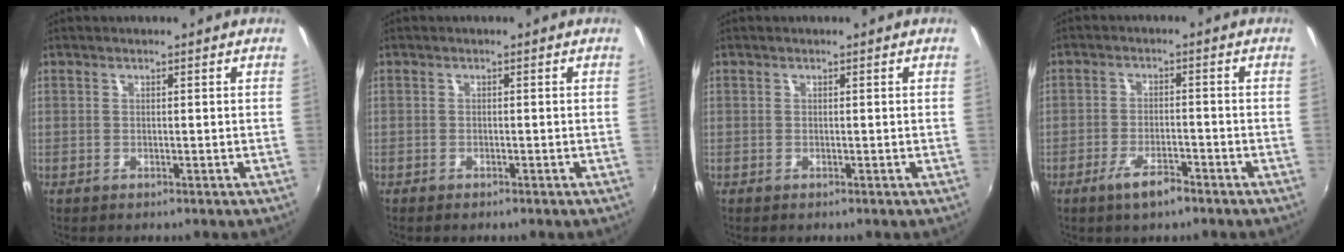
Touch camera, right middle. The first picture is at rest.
{"total": 0.8, "force": [-0.7, 0.2, 0.3], "torque": [-0.008, -0.003, -0.014]}
{"total": 0.0}
{"total": 5.1, "force": [-3.6, 1.4, 3.4], "torque": [-0.079, -0.007, -0.064]}